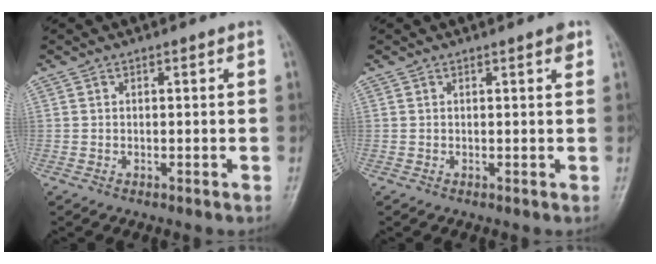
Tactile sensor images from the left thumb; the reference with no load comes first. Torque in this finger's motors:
{"motor_torque": [0.20, -0.12, 0.06, 0.01, 0.00]}